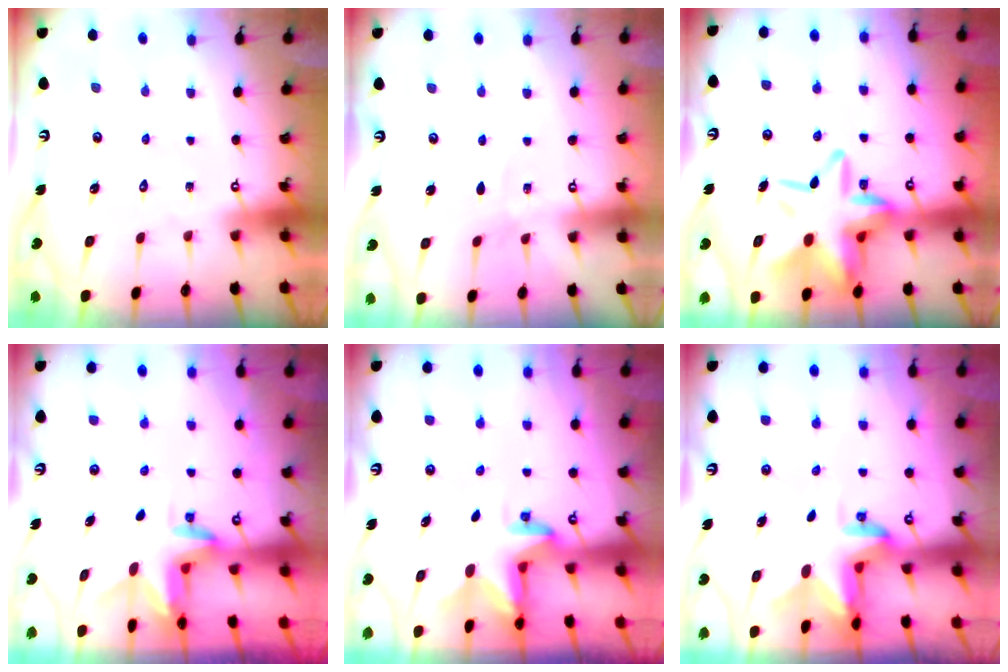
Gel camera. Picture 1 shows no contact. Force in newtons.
{"total": 2.9, "press": 2.9, "slide": 0.4}
{"total": 17.9, "press": 17.8, "slide": 2.1}
{"total": 3.0, "press": 3.0, "slide": 0.2}
{"total": 2.8, "press": 2.8, "slide": 0.1}
{"total": 3.2, "press": 3.1, "slide": 0.5}